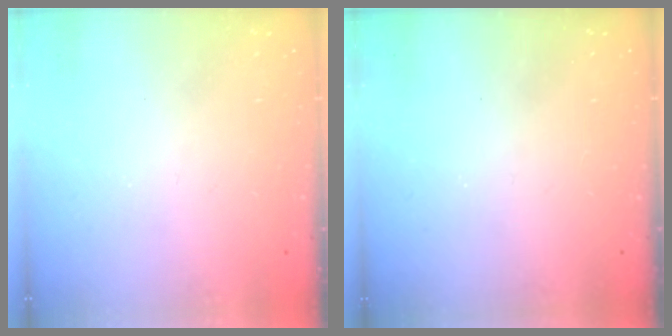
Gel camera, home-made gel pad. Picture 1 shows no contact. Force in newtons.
{"total": 0.0}